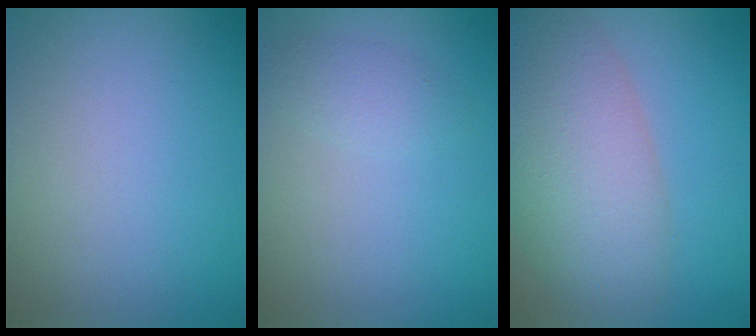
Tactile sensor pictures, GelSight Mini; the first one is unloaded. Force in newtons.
{"total": 1.5, "press": 1.5, "slide": 0.0}
{"total": 7.7, "press": 7.7, "slide": 0.4}